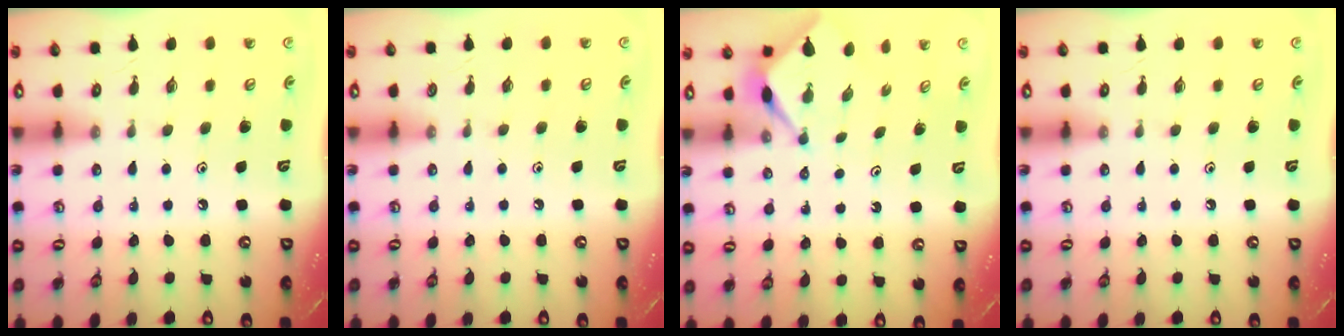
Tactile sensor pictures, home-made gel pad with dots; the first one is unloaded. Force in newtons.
{"total": 2.8, "press": 2.8, "slide": 0.4}
{"total": 3.2, "press": 3.2, "slide": 0.4}
{"total": 0.0}